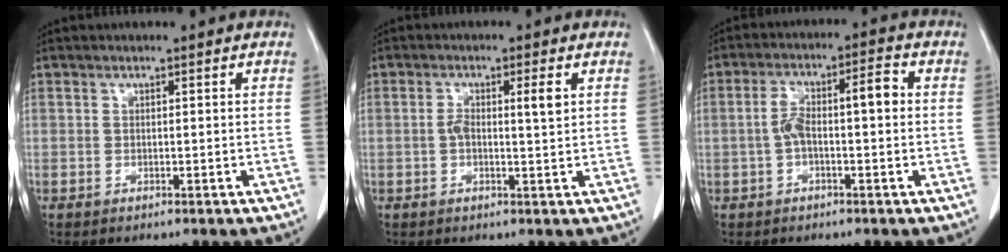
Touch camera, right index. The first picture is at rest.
{"total": 3.8, "force": [0.6, 0.5, 3.7], "torque": [-0.073, 0.011, 0.014]}
{"total": 6.7, "force": [-0.3, 1.6, 6.5], "torque": [-0.127, 0.037, -0.001]}